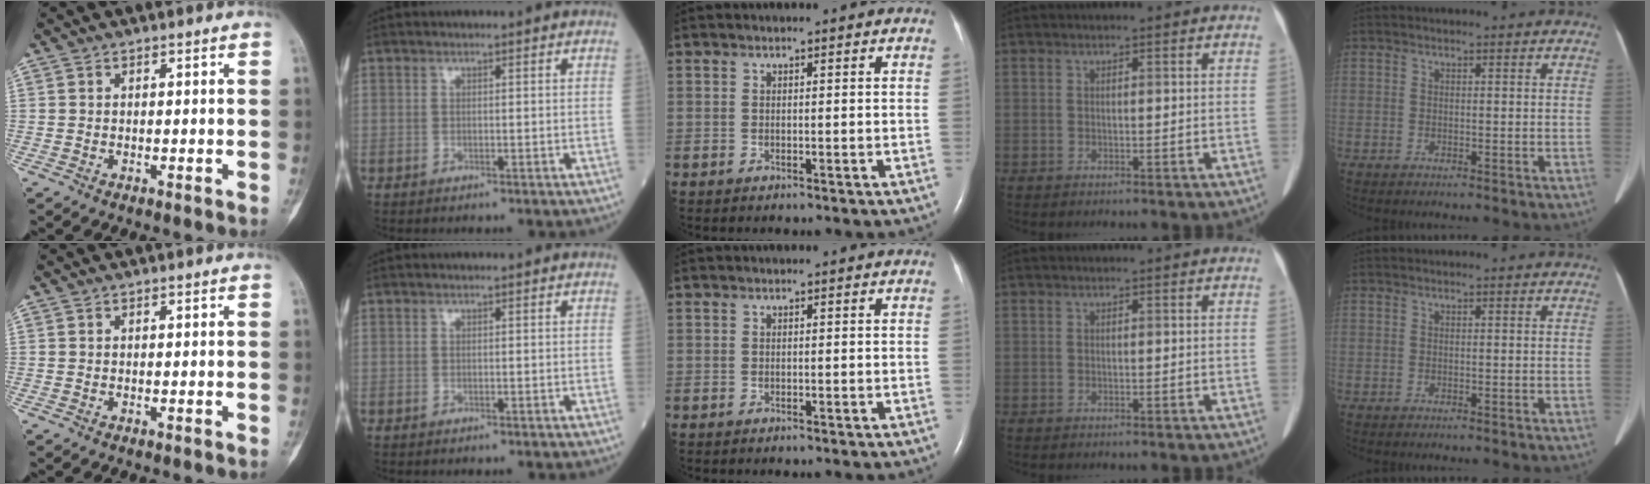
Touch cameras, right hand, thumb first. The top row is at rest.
{}